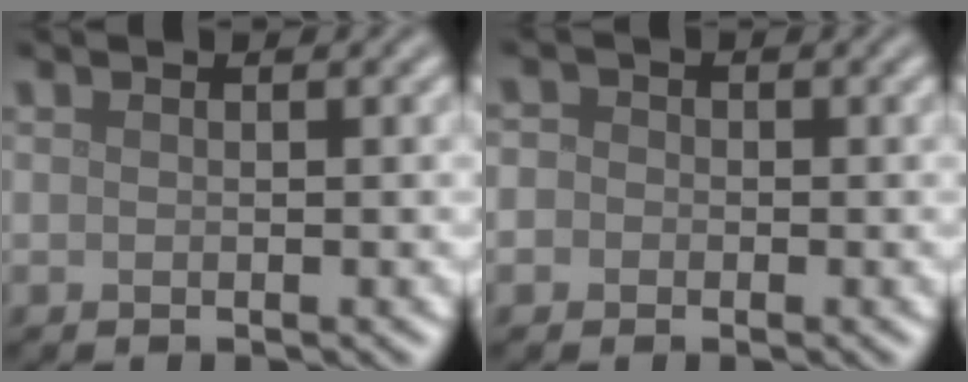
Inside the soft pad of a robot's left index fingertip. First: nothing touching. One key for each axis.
{"total": 2.4, "fx": 0.1, "fy": 2.2, "fz": 0.9, "tx": 0.011, "ty": 0.013, "tz": -0.028}